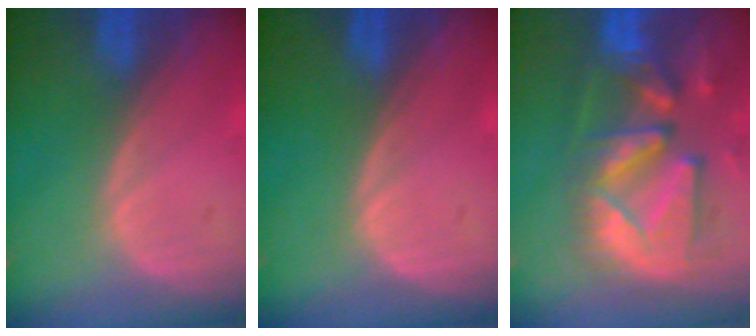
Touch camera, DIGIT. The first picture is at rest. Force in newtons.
{"total": 0.0}
{"total": 13.2, "press": 11.3, "slide": 6.9}